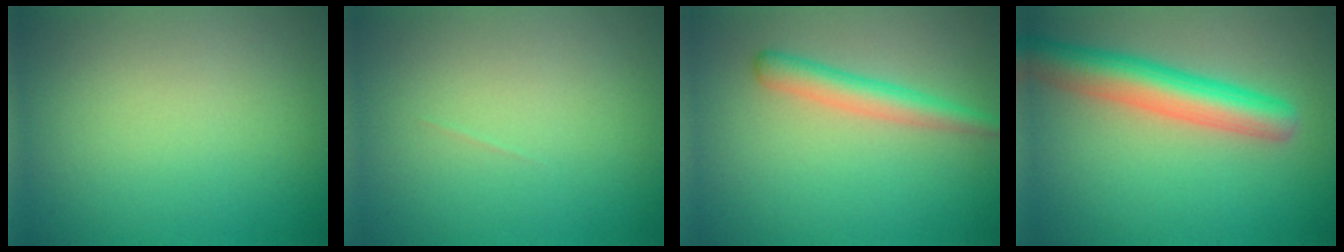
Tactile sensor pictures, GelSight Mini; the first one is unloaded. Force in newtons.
{"total": 0.0}
{"total": 2.8, "press": 2.7, "slide": 0.2}
{"total": 6.1, "press": 6.1, "slide": 0.3}